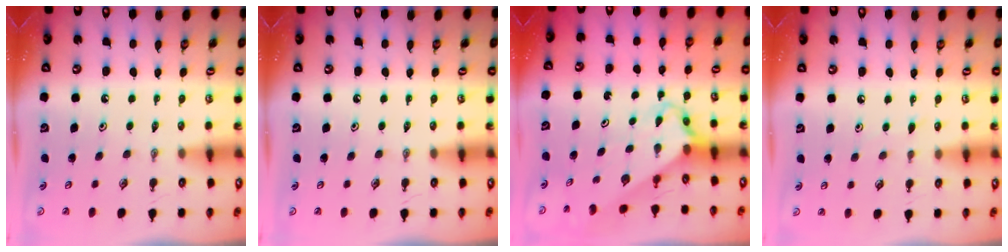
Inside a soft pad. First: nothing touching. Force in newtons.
{"total": 0.0}
{"total": 2.6, "press": 2.6, "slide": 0.2}
{"total": 3.7, "press": 3.7, "slide": 0.5}